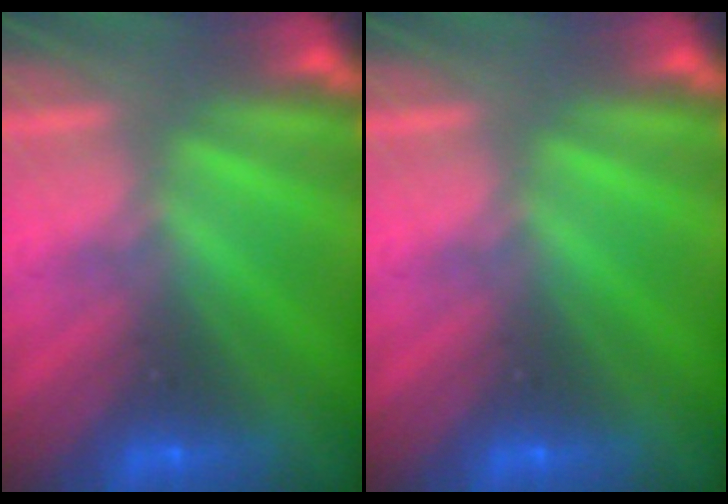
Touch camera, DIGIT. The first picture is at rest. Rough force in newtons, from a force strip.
{"total": 0.0}